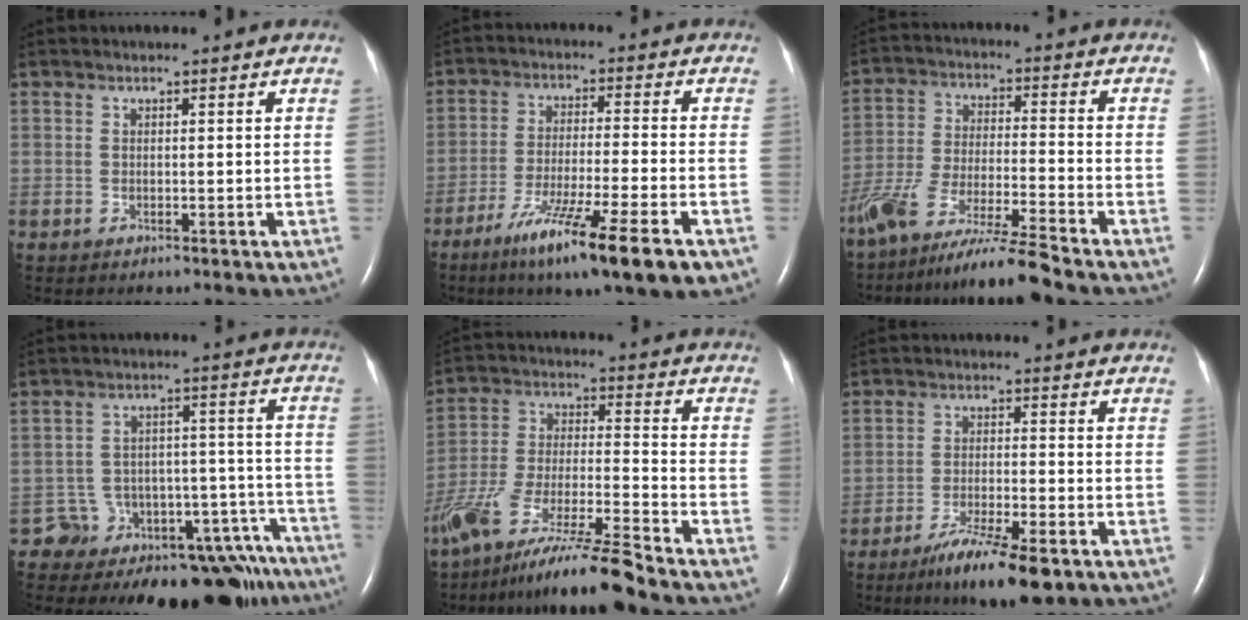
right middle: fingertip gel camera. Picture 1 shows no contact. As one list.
[{"total": 14.3, "force": [-8.4, 0.0, 11.5], "torque": [-0.185, -0.043, -0.139]}, {"total": 12.0, "force": [-10.1, -1.1, 6.3], "torque": [-0.120, -0.022, -0.189]}, {"total": 15.1, "force": [-13.6, 5.4, 3.9], "torque": [0.001, 0.080, -0.178]}, {"total": 16.4, "force": [-13.3, -0.3, 9.5], "torque": [-0.204, -0.025, -0.248]}, {"total": 9.1, "force": [-6.1, 0.9, 6.8], "torque": [-0.122, -0.021, -0.100]}]